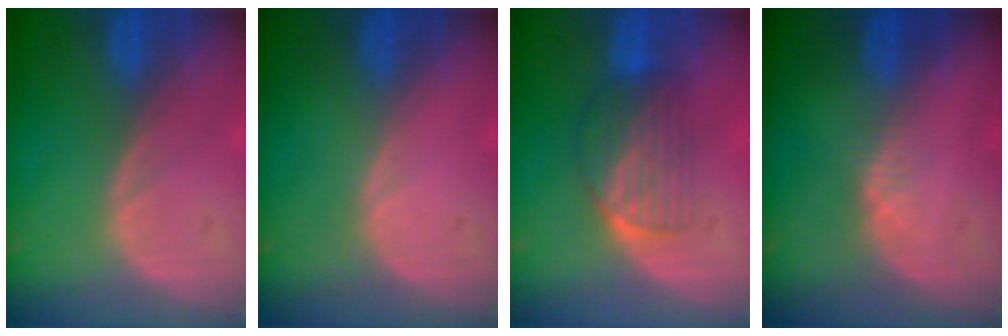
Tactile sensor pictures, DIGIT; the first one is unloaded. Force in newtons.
{"total": 0.0}
{"total": 6.8, "press": 5.8, "slide": 3.4}
{"total": 1.4, "press": 1.2, "slide": 0.7}